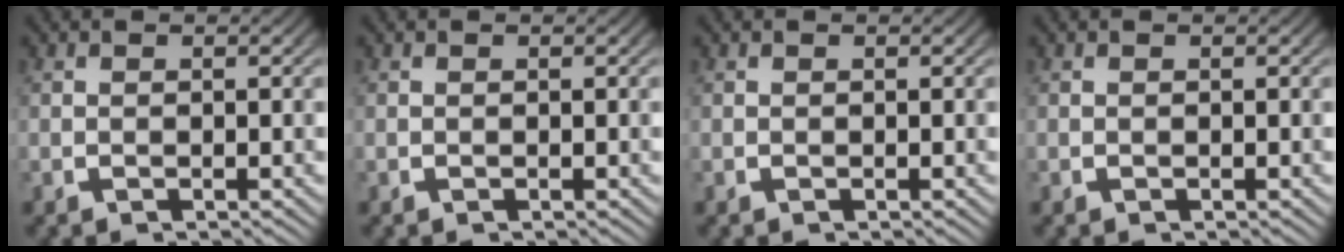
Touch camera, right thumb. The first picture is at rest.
{"total": 0.0}
{"total": 0.0}
{"total": 0.0}